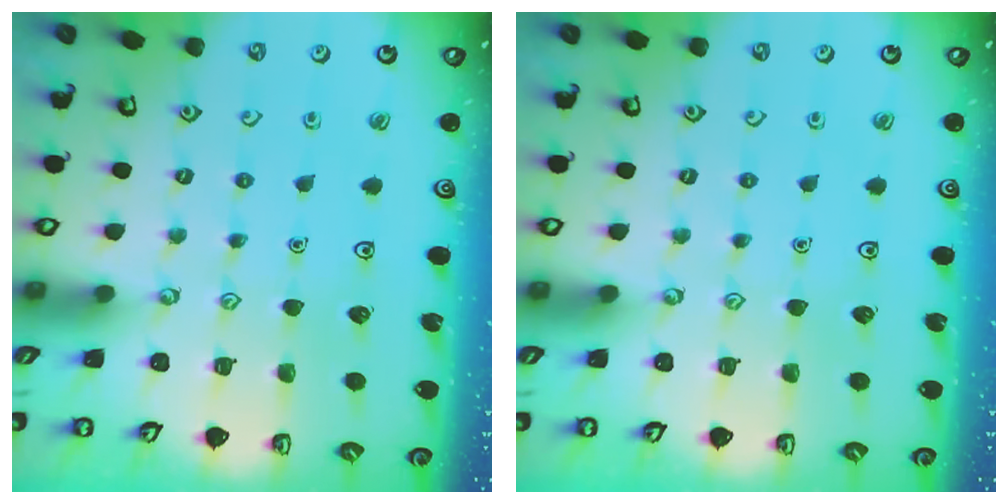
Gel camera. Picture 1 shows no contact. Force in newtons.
{"total": 0.0}